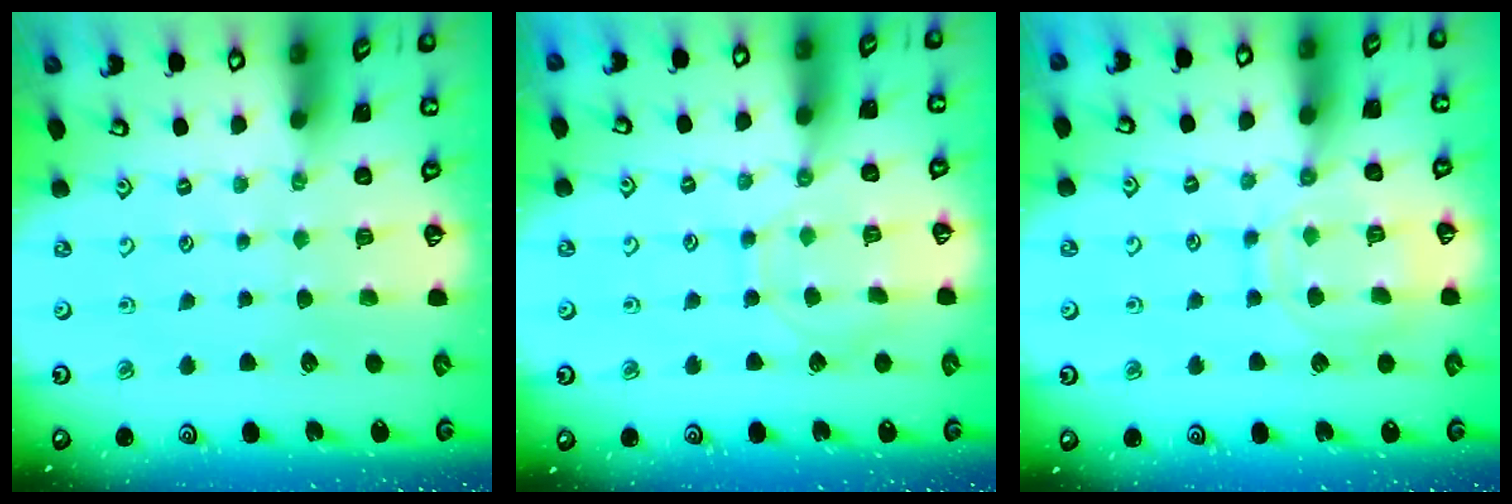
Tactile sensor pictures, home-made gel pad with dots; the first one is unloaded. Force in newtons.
{"total": 8.4, "press": 8.3, "slide": 1.0}
{"total": 12.1, "press": 12.0, "slide": 0.9}